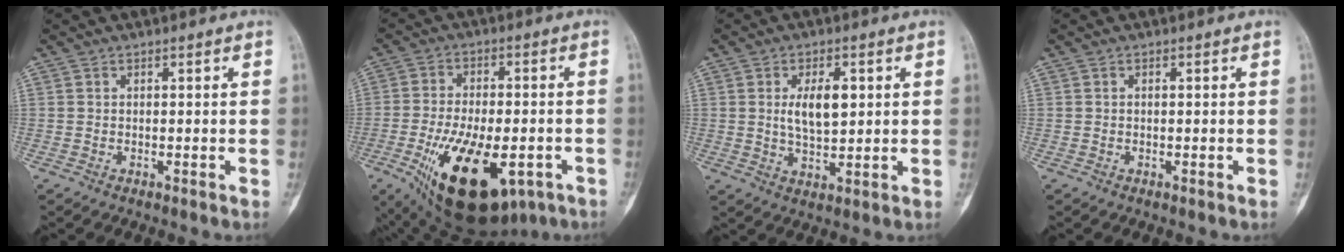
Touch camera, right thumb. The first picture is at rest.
{"total": 20.9, "force": [-8.5, 10.0, 16.3], "torque": [-0.265, 0.001, -0.114]}
{"total": 7.3, "force": [1.5, 3.5, 6.2], "torque": [-0.100, -0.009, 0.030]}
{"total": 0.0}